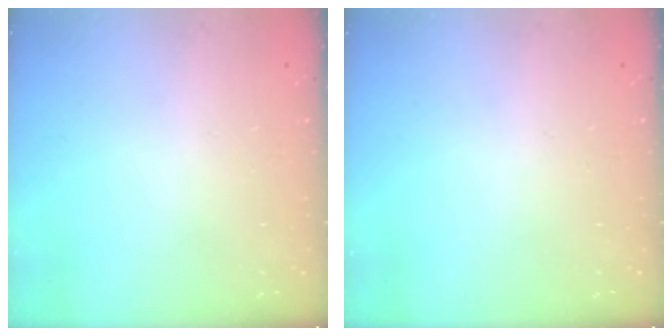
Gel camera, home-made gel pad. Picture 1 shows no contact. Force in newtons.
{"total": 0.0}